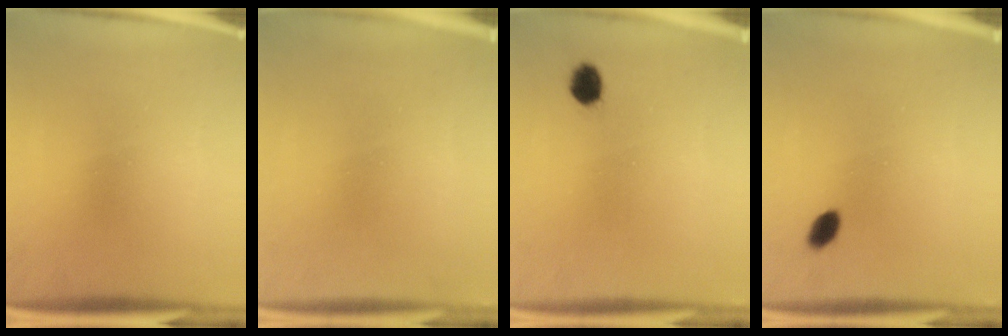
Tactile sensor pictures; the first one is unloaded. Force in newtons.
{"total": 1.1}
{"total": 3.1}
{"total": 3.1}